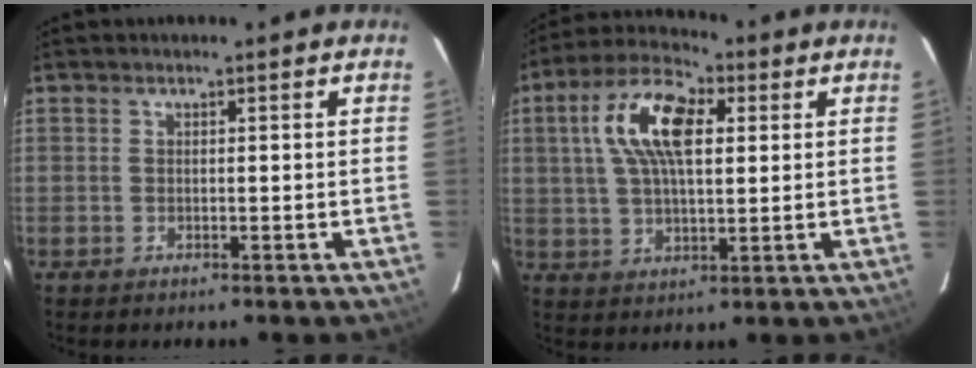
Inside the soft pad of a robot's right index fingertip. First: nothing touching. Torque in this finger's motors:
{"motor_torque": [0.51, 0.05, 0.49, 0.19]}